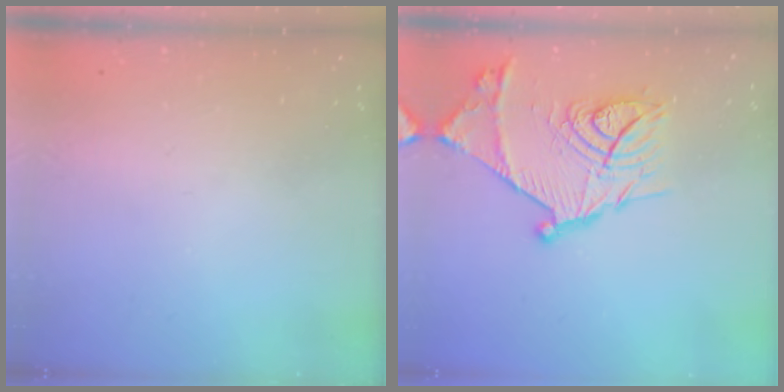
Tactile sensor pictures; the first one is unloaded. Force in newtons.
{"total": 19.7, "press": 19.7, "slide": 1.1}